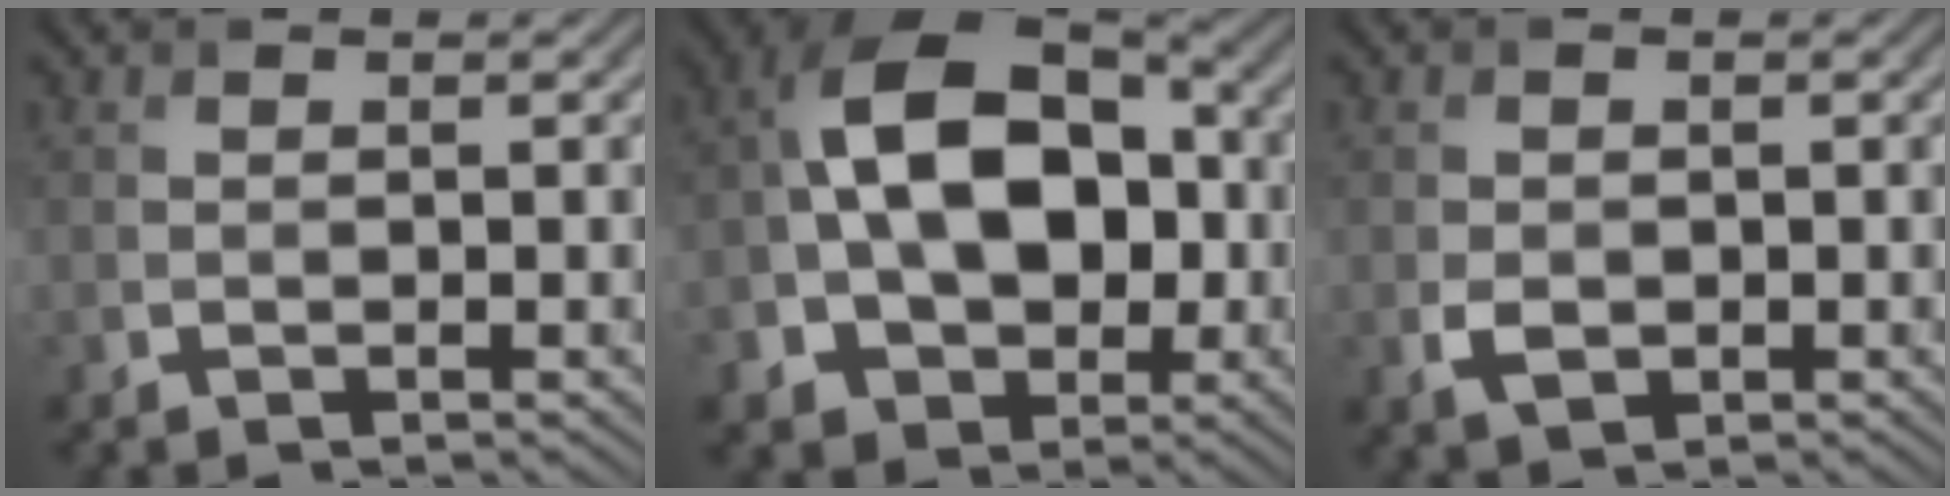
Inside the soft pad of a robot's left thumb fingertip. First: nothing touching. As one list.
[{"total": 16.6, "force": [-1.2, 11.6, 11.8], "torque": [-0.197, 0.012, -0.037]}, {"total": 2.3, "force": [-0.5, 1.7, 1.4], "torque": [-0.031, -0.007, -0.010]}]